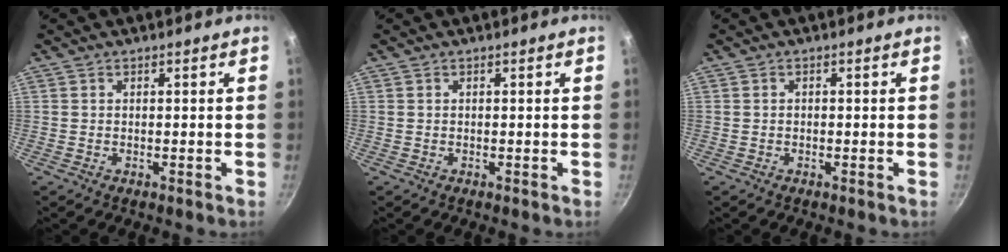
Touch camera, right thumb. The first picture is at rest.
{"total": 0.0}
{"total": 0.5, "force": [-0.2, 0.4, 0.2], "torque": [-0.006, 0.004, -0.002]}